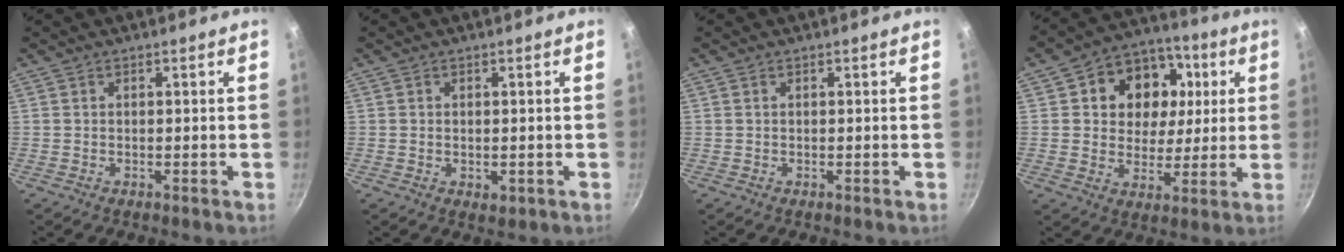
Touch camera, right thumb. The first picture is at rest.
{"total": 1.8, "force": [-0.3, 1.1, 1.4], "torque": [-0.020, -0.006, -0.003]}
{"total": 0.0}
{"total": 15.3, "force": [3.7, 12.7, 7.7], "torque": [-0.102, 0.003, 0.051]}